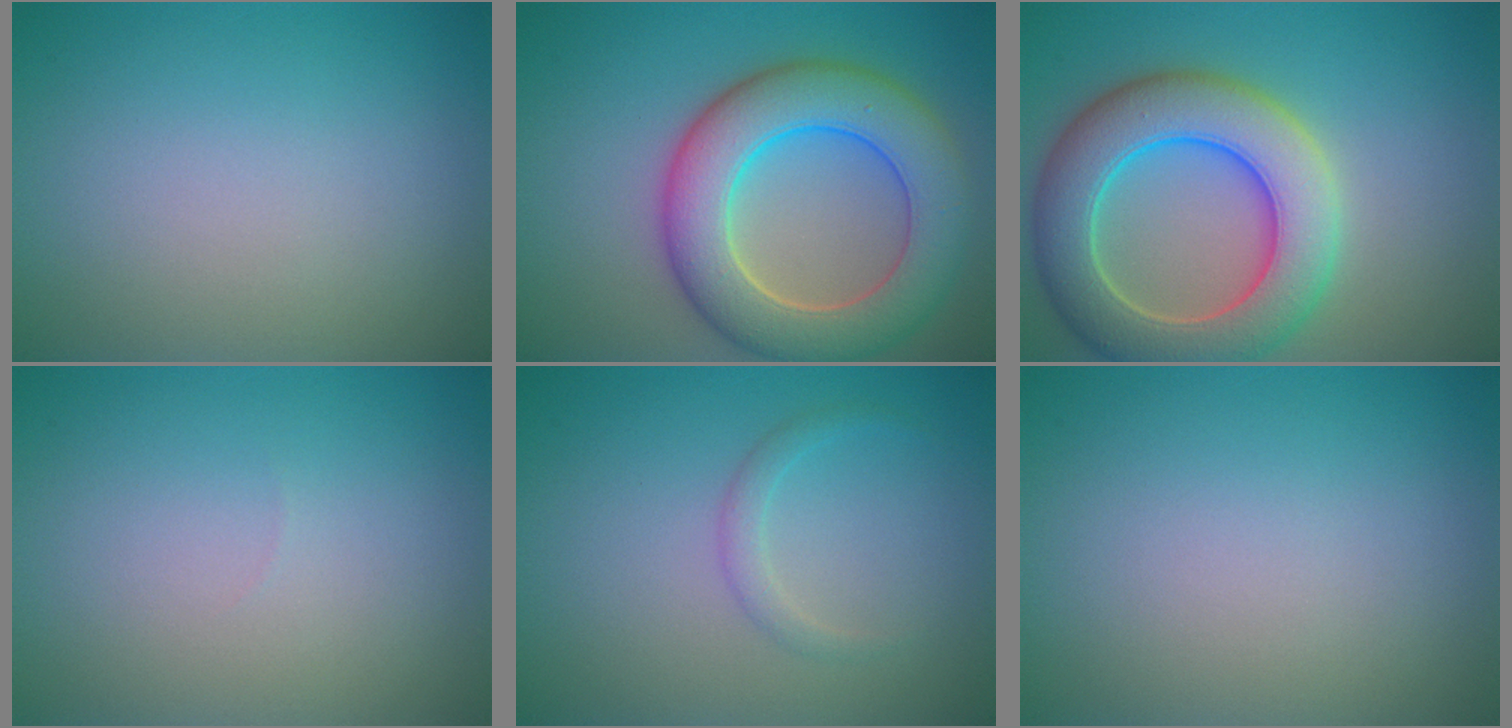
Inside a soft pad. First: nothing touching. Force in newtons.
{"total": 9.1, "press": 9.1, "slide": 0.5}
{"total": 9.0, "press": 9.0, "slide": 0.7}
{"total": 0.0}
{"total": 1.2, "press": 1.2, "slide": 0.0}
{"total": 0.0}